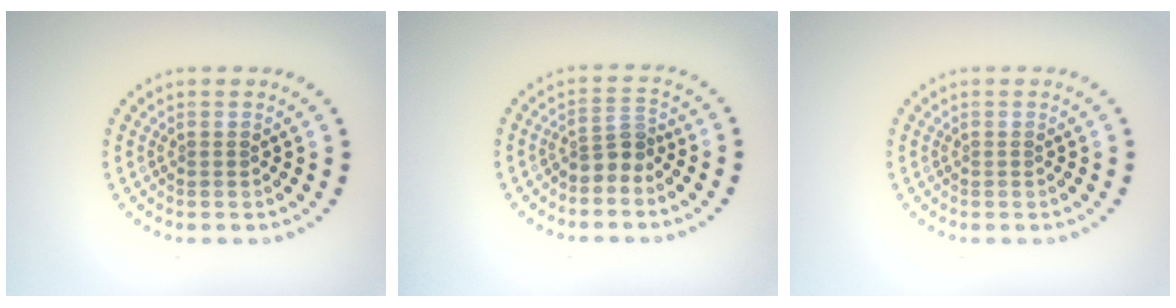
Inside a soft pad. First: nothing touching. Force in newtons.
{"total": 2.4, "press": 1.9, "slide": 1.5}
{"total": 0.0}